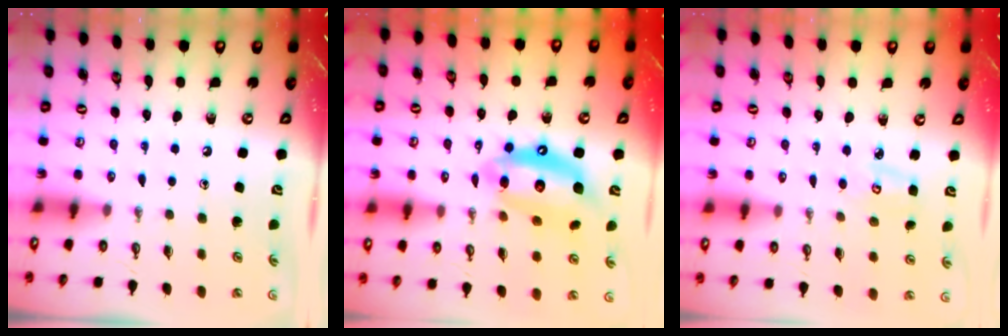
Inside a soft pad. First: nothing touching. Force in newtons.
{"total": 14.1, "press": 14.0, "slide": 1.1}
{"total": 4.4, "press": 4.4, "slide": 0.3}